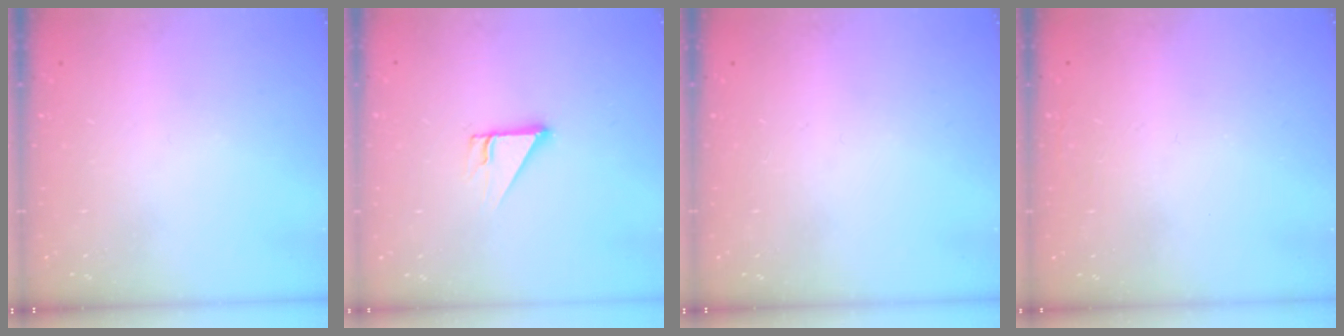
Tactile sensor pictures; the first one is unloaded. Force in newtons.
{"total": 3.1, "press": 3.1, "slide": 0.1}
{"total": 0.0}
{"total": 1.6, "press": 1.6, "slide": 0.1}